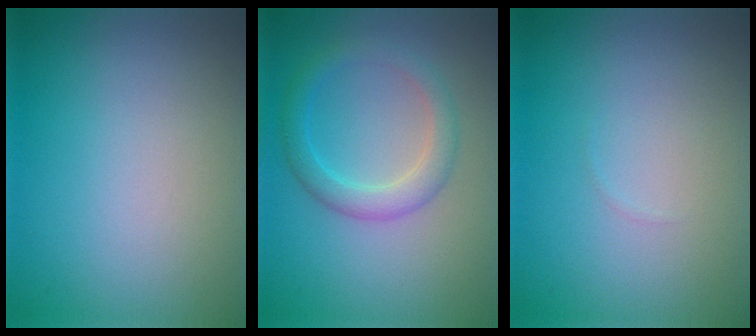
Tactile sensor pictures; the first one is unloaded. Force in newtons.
{"total": 2.8, "press": 2.8, "slide": 0.2}
{"total": 0.0}